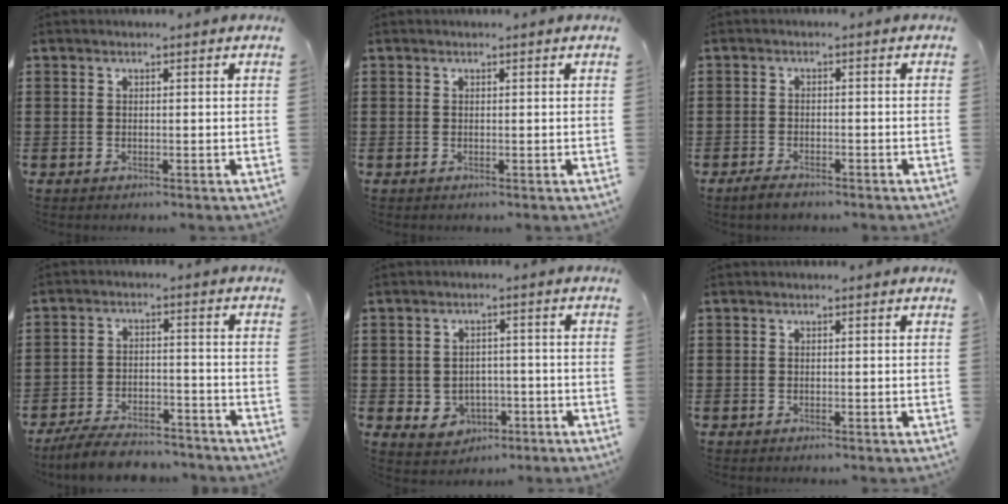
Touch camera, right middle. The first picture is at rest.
{"total": 0.0}
{"total": 2.0, "force": [-1.6, 0.5, 1.1], "torque": [-0.028, -0.002, -0.033]}
{"total": 6.5, "force": [-6.0, 1.1, 2.1], "torque": [-0.042, 0.006, -0.115]}
{"total": 2.9, "force": [-1.2, 2.5, 1.0], "torque": [-0.030, 0.002, -0.027]}
{"total": 0.0}